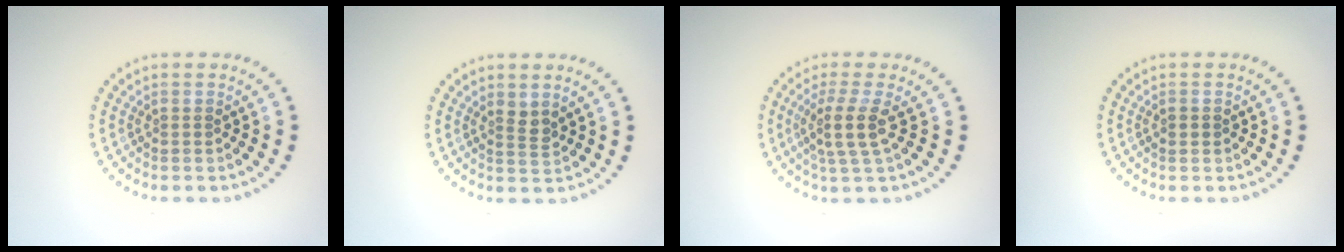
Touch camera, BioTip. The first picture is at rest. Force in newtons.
{"total": 1.3, "press": 1.0, "slide": 0.8}
{"total": 2.9, "press": 2.1, "slide": 2.0}
{"total": 1.0, "press": 1.0, "slide": 0.1}